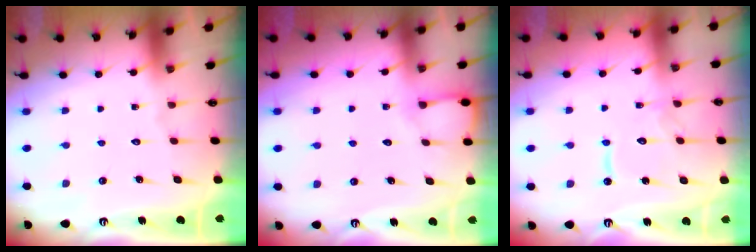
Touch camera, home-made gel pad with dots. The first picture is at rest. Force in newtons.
{"total": 3.5, "press": 3.5, "slide": 0.5}
{"total": 10.1, "press": 10.1, "slide": 0.8}